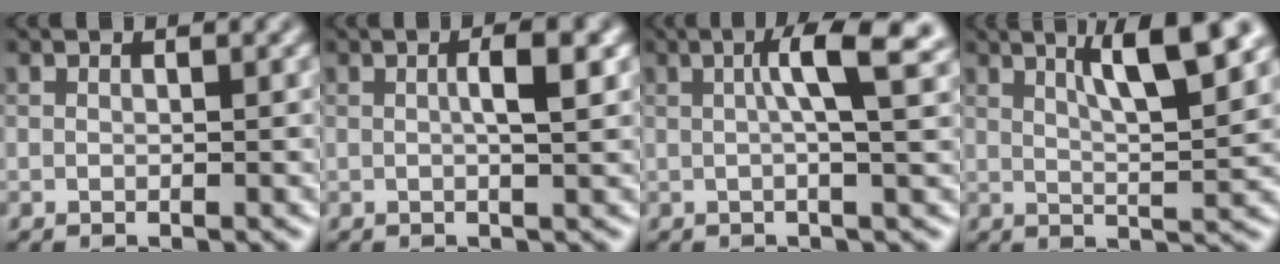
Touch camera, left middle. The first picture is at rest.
{"total": 2.7, "force": [0.3, 0.5, 2.6], "torque": [-0.040, 0.007, 0.000]}
{"total": 5.4, "force": [1.2, 0.9, 5.2], "torque": [-0.078, 0.010, 0.016]}
{"total": 7.1, "force": [3.3, 1.4, 6.0], "torque": [-0.081, 0.009, 0.050]}